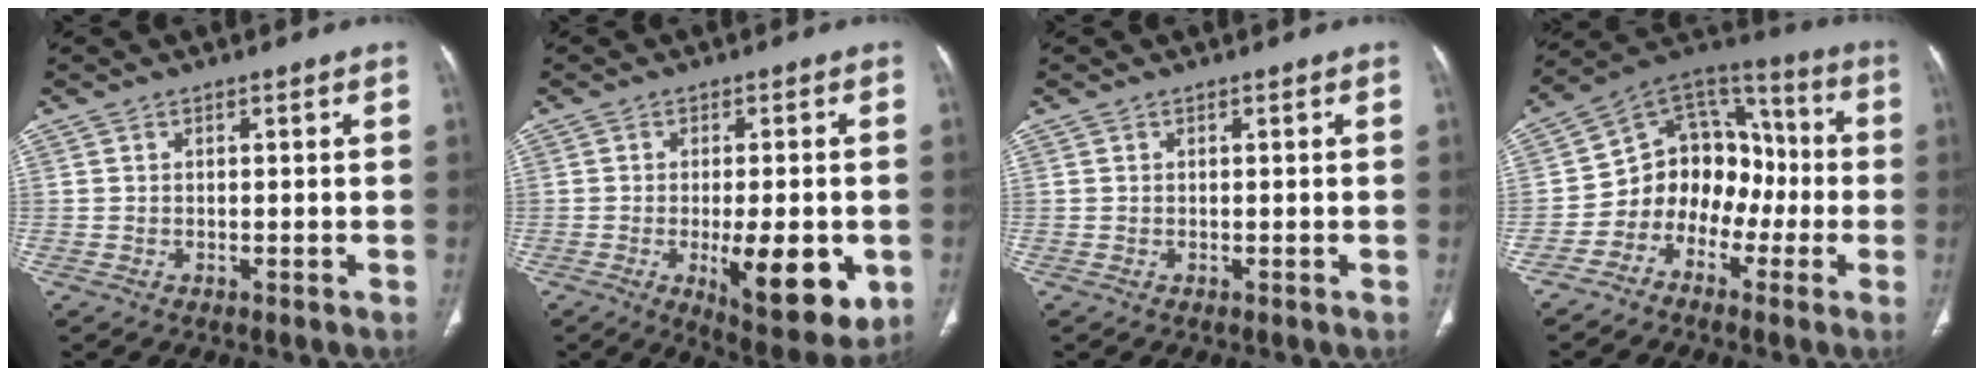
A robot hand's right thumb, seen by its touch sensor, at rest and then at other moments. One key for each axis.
{"total": 14.4, "fx": -3.8, "fy": 5.1, "fz": 12.9, "tx": -0.164, "ty": -0.019, "tz": -0.042}
{"total": 0.0}
{"total": 13.3, "fx": -4.1, "fy": 10.7, "fz": 6.7, "tx": -0.048, "ty": 0.080, "tz": -0.085}